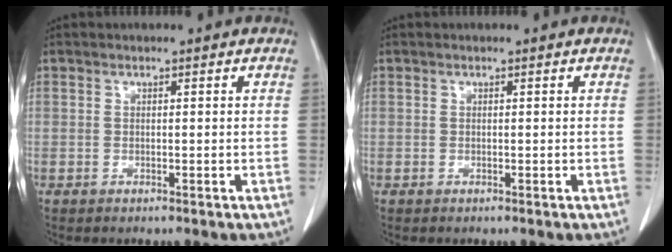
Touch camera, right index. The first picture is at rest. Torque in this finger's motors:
{"motor_torque": [0.00, 0.00, 0.00, 0.00]}